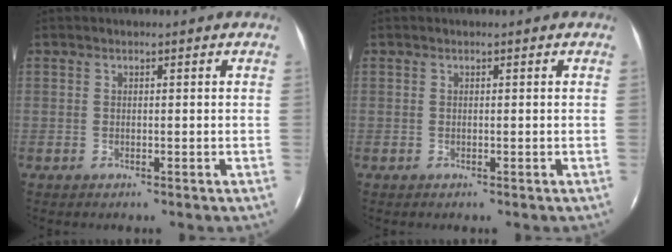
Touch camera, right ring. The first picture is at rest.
{"total": 0.0}